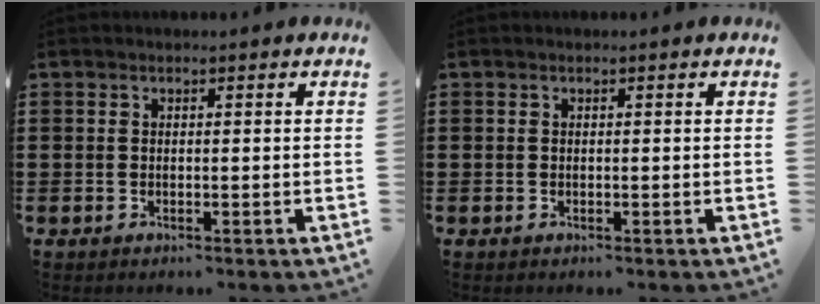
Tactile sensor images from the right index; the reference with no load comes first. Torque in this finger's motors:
{"motor_torque": [2.14, 0.00, 0.02, 0.00]}